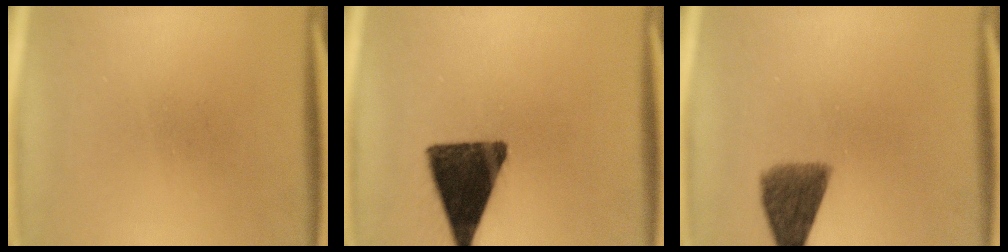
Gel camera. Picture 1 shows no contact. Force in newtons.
{"total": 14.9}
{"total": 7.0}